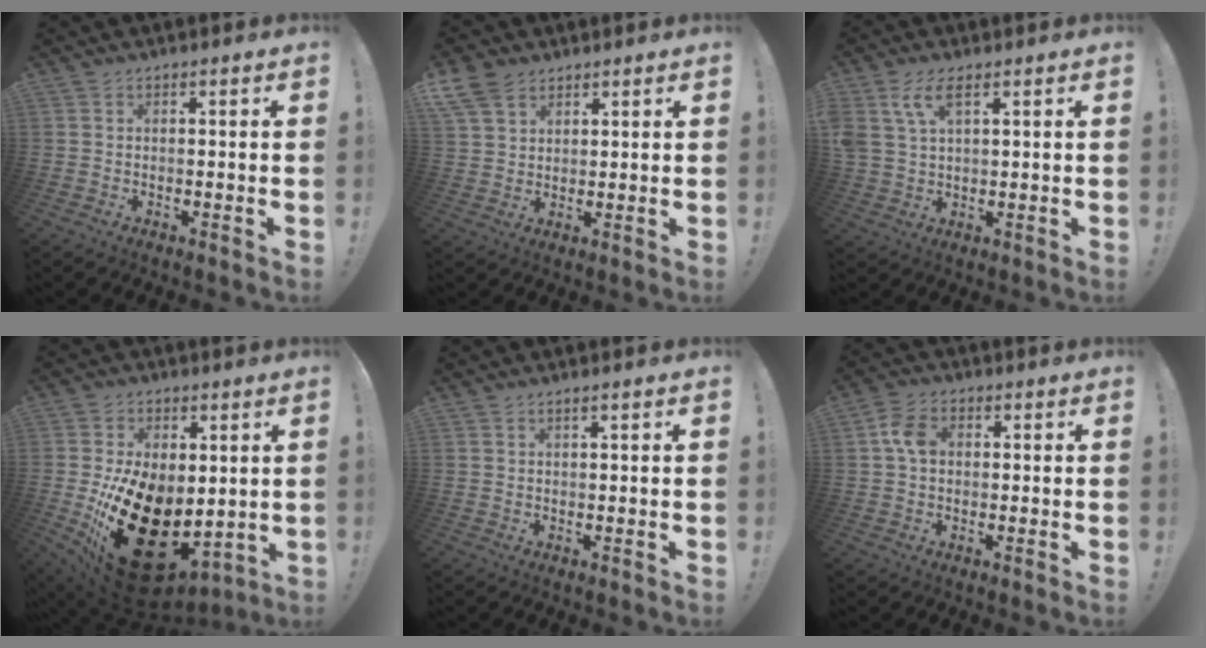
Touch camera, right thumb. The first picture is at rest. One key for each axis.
{"total": 8.4, "fx": 5.5, "fy": 5.2, "fz": 3.7, "tx": -0.079, "ty": -0.020, "tz": 0.108}
{"total": 7.9, "fx": 4.0, "fy": 3.5, "fz": 5.8, "tx": -0.127, "ty": -0.009, "tz": 0.076}
{"total": 25.8, "fx": -6.2, "fy": 16.7, "fz": 18.7, "tx": -0.328, "ty": 0.020, "tz": -0.077}
{"total": 1.2, "fx": 0.7, "fy": -0.2, "fz": 0.9, "tx": -0.014, "ty": -0.002, "tz": 0.011}
{"total": 6.4, "fx": 0.7, "fy": 4.4, "fz": 4.5, "tx": -0.078, "ty": 0.010, "tz": 0.012}